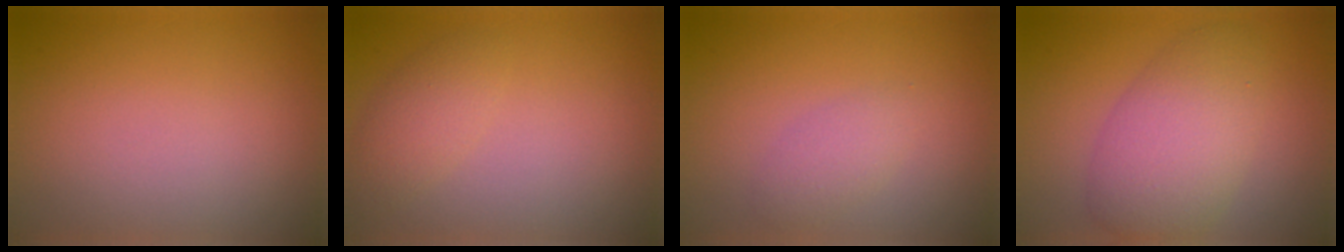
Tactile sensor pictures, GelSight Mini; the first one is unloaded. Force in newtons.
{"total": 2.1, "press": 2.1, "slide": 0.0}
{"total": 1.6, "press": 1.6, "slide": 0.0}
{"total": 5.8, "press": 5.8, "slide": 0.4}